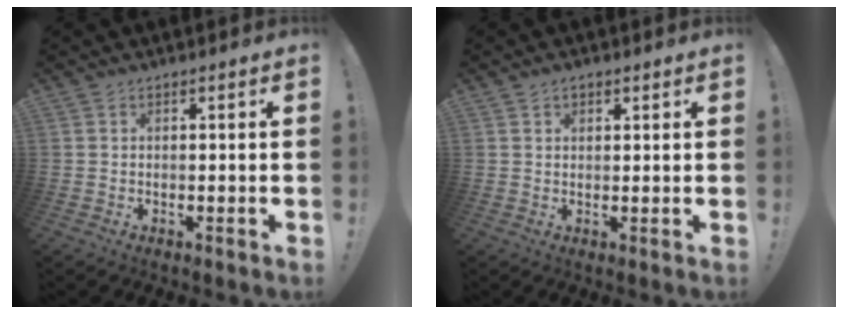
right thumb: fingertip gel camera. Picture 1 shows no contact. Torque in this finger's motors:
{"motor_torque": [0.04, -0.11, 0.02, 0.00, 0.06]}